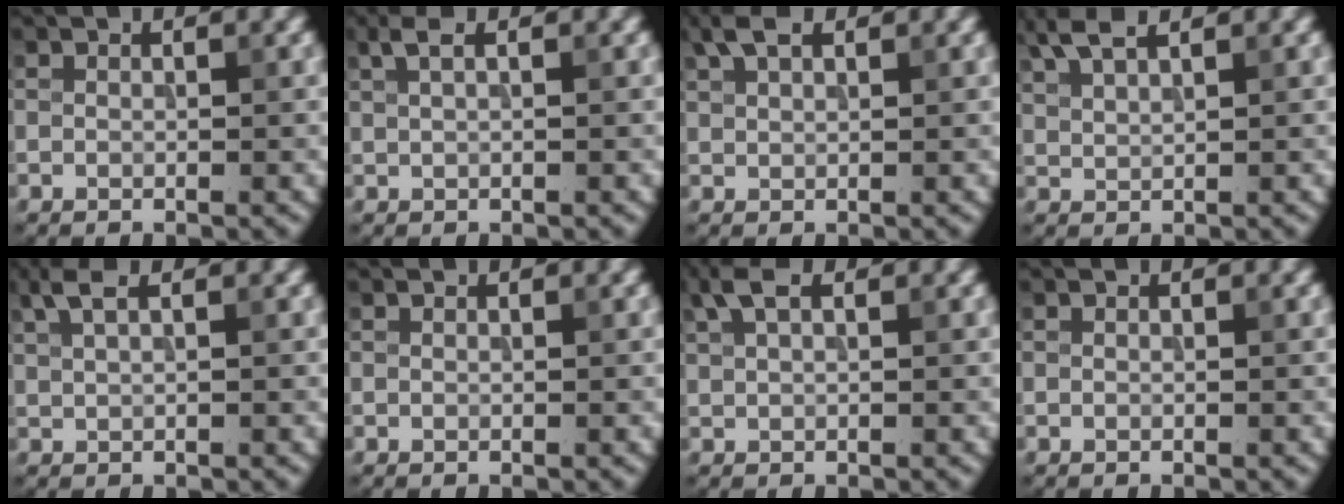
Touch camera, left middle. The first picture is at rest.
{"total": 1.6, "force": [0.9, 0.5, 1.2], "torque": [-0.025, 0.005, 0.017]}
{"total": 3.0, "force": [1.9, 1.4, 1.8], "torque": [-0.040, 0.010, 0.040]}
{"total": 3.2, "force": [2.5, 0.7, 1.9], "torque": [-0.044, 0.011, 0.053]}
{"total": 2.2, "force": [1.4, 0.7, 1.6], "torque": [-0.033, 0.004, 0.029]}
{"total": 0.0}
{"total": 2.6, "force": [1.5, 1.2, 1.8], "torque": [-0.042, 0.007, 0.029]}
{"total": 0.0}